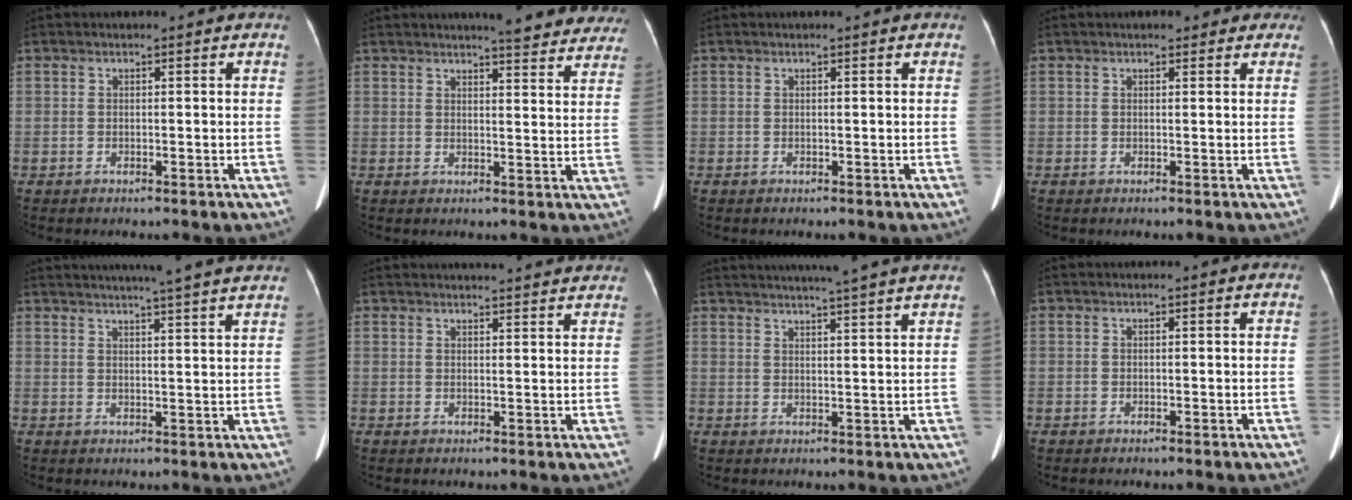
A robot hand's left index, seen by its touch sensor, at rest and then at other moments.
{"total": 11.8, "force": [10.8, 2.0, 4.3], "torque": [-0.027, -0.016, 0.104]}
{"total": 0.0}
{"total": 3.2, "force": [2.4, 1.6, 1.4], "torque": [-0.002, 0.014, 0.023]}
{"total": 17.5, "force": [15.6, -0.2, 7.8], "torque": [-0.124, 0.005, 0.194]}
{"total": 12.3, "force": [11.7, 1.2, 3.7], "torque": [-0.037, 0.014, 0.127]}
{"total": 14.7, "force": [13.1, -0.8, 6.4], "torque": [-0.108, 0.002, 0.165]}
{"total": 0.0}